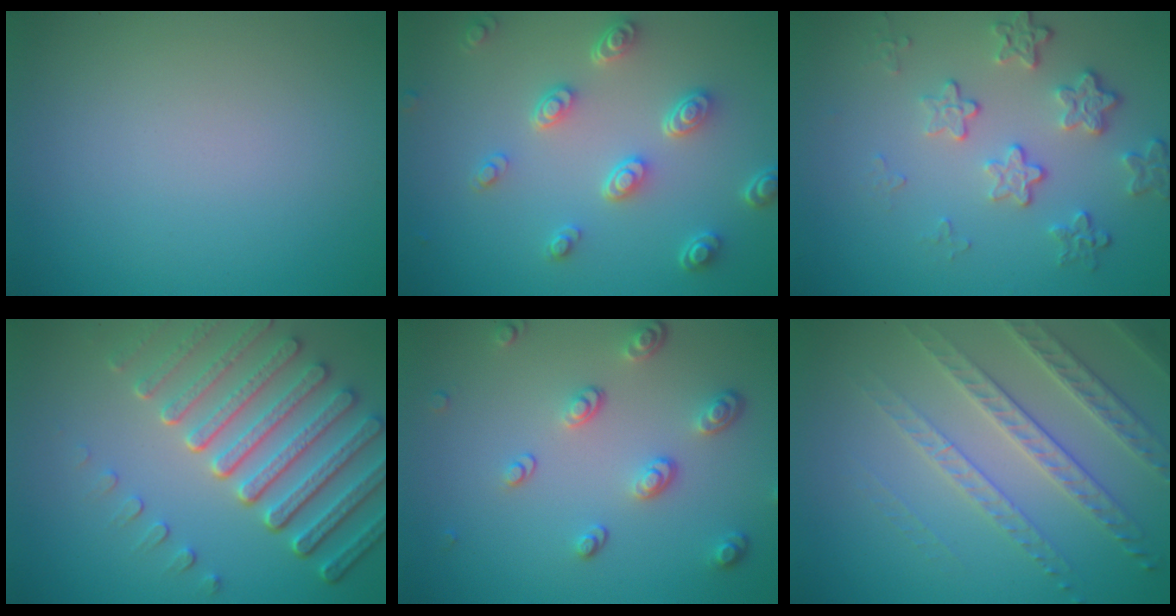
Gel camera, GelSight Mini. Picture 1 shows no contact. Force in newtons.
{"total": 4.5, "press": 3.4, "slide": 3.0}
{"total": 4.1, "press": 3.1, "slide": 2.6}
{"total": 7.4, "press": 5.6, "slide": 4.9}
{"total": 3.4, "press": 2.5, "slide": 2.3}
{"total": 4.4, "press": 3.9, "slide": 2.1}